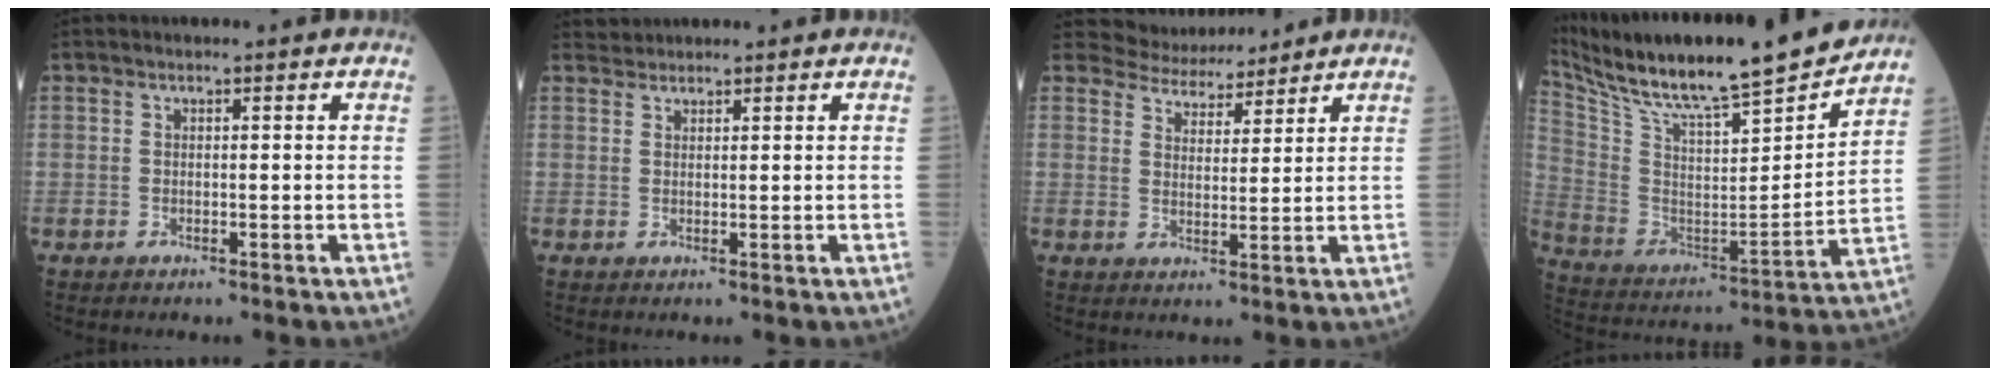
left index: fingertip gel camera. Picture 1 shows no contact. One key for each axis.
{"total": 1.5, "fx": 1.4, "fy": 0.1, "fz": -0.5, "tx": 0.001, "ty": 0.011, "tz": 0.030}
{"total": 7.4, "fx": 7.1, "fy": 1.9, "fz": 0.2, "tx": -0.009, "ty": 0.014, "tz": 0.114}
{"total": 26.1, "fx": 22.7, "fy": 2.6, "fz": 12.7, "tx": -0.238, "ty": -0.033, "tz": 0.356}